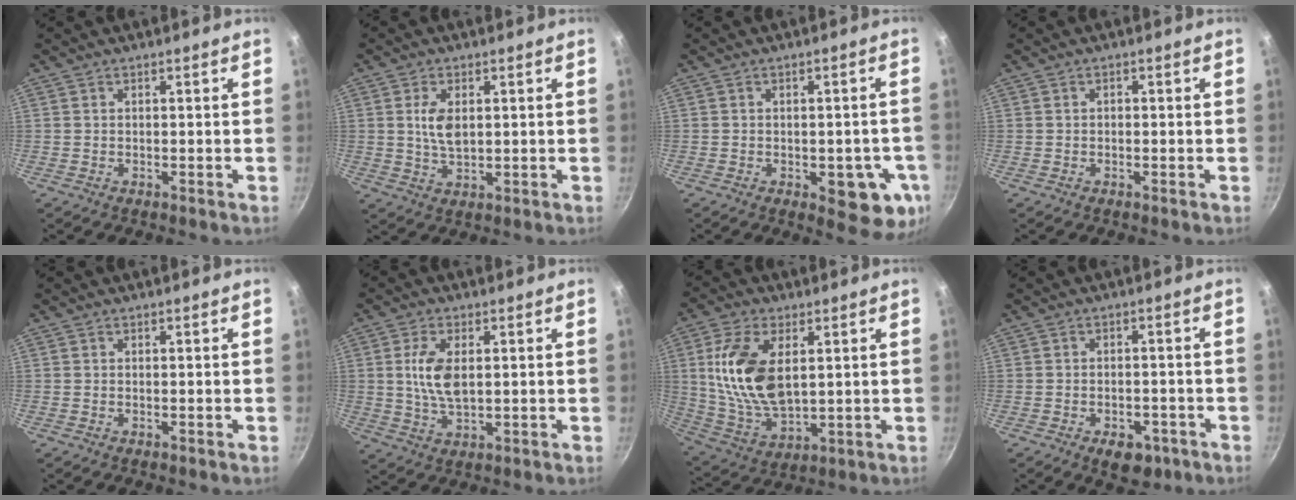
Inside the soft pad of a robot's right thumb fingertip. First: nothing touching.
{"total": 5.3, "force": [1.0, 2.9, 4.4], "torque": [-0.082, -0.007, 0.022]}
{"total": 9.1, "force": [-3.3, 3.8, 7.6], "torque": [-0.065, 0.009, -0.031]}
{"total": 0.6, "force": [-0.1, 0.5, 0.4], "torque": [-0.002, 0.002, -0.005]}
{"total": 0.0}
{"total": 7.7, "force": [1.1, 3.9, 6.5], "torque": [-0.132, -0.006, 0.024]}
{"total": 16.3, "force": [3.3, 8.7, 13.4], "torque": [-0.261, -0.014, 0.072]}
{"total": 5.9, "force": [-3.3, 3.4, 3.6], "torque": [-0.034, 0.014, -0.043]}